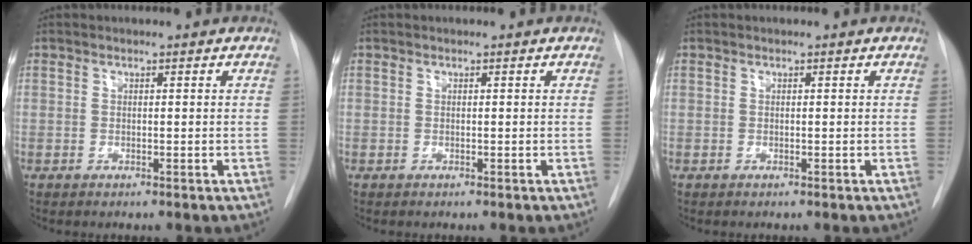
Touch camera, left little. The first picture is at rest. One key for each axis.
{"total": 0.0}
{"total": 0.0}